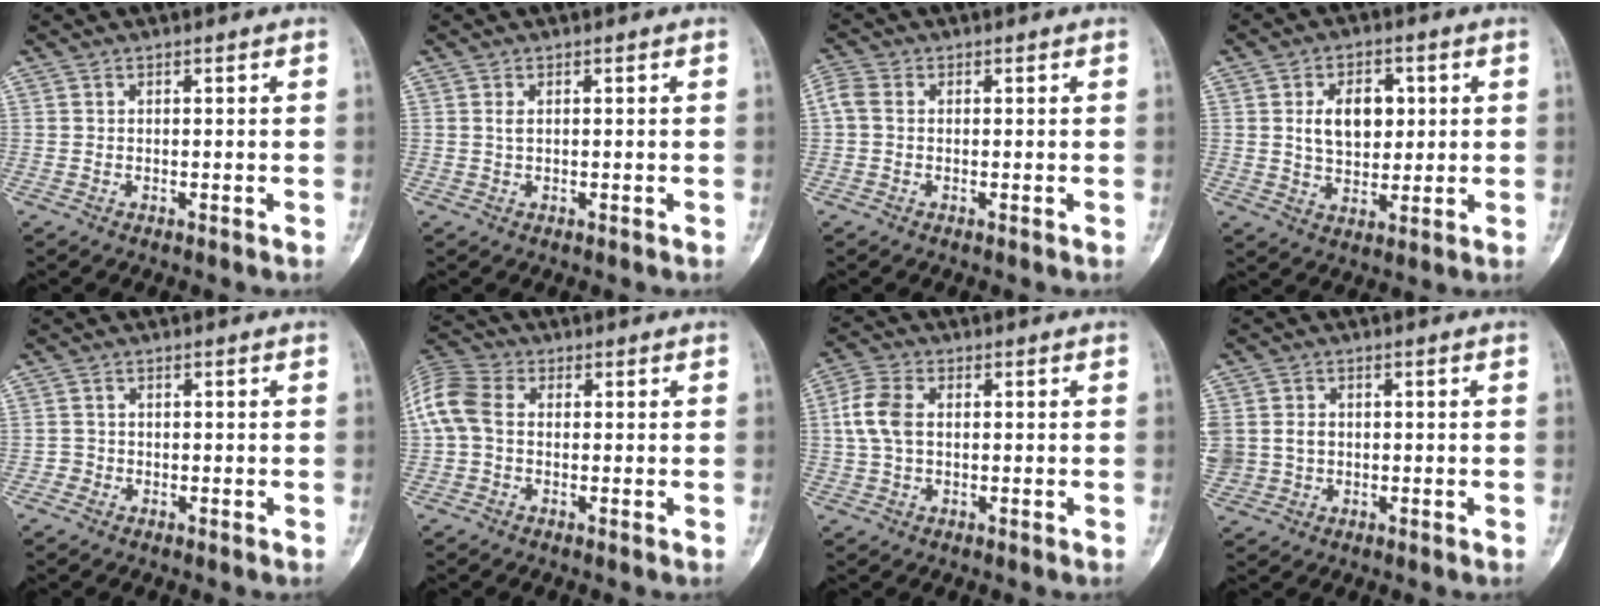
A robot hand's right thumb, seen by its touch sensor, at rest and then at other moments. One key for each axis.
{"total": 0.7, "fx": 0.2, "fy": 0.4, "fz": 0.6, "tx": -0.011, "ty": 0.002, "tz": 0.004}
{"total": 3.0, "fx": 0.2, "fy": 2.2, "fz": 2.0, "tx": -0.050, "ty": 0.008, "tz": -0.008}
{"total": 9.1, "fx": 1.8, "fy": 6.1, "fz": 6.6, "tx": -0.078, "ty": -0.006, "tz": 0.034}
{"total": 1.2, "fx": -0.6, "fy": 1.1, "fz": -0.1, "tx": 0.014, "ty": 0.008, "tz": -0.018}
{"total": 8.7, "fx": 0.2, "fy": 6.3, "fz": 6.0, "tx": -0.134, "ty": 0.026, "tz": -0.007}
{"total": 6.4, "fx": 0.4, "fy": 4.3, "fz": 4.8, "tx": -0.105, "ty": 0.016, "tz": 0.002}
{"total": 8.0, "fx": 0.2, "fy": 7.0, "fz": 3.8, "tx": -0.098, "ty": 0.015, "tz": 0.016}